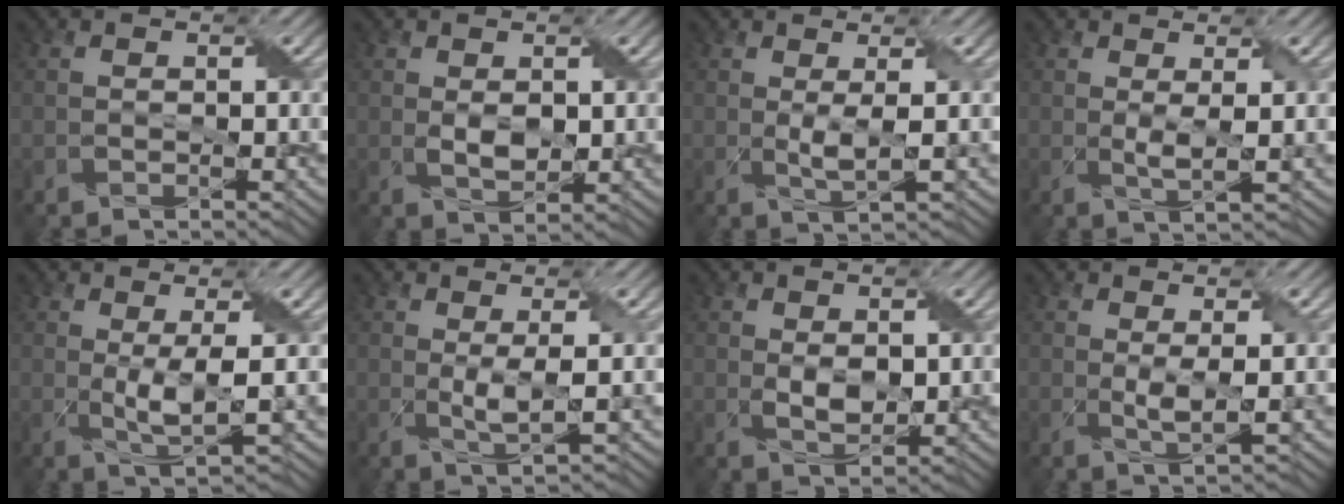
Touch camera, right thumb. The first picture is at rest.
{"total": 2.6, "force": [0.3, 1.6, 2.1], "torque": [-0.046, -0.007, 0.011]}
{"total": 2.4, "force": [0.4, 0.2, 2.3], "torque": [-0.051, 0.002, 0.010]}
{"total": 2.4, "force": [0.7, 0.2, 2.2], "torque": [-0.050, -0.003, 0.014]}
{"total": 4.2, "force": [0.2, 0.8, 4.2], "torque": [-0.090, 0.001, 0.006]}
{"total": 2.8, "force": [0.4, 0.3, 2.7], "torque": [-0.060, 0.002, 0.009]}
{"total": 2.9, "force": [0.4, 1.7, 2.4], "torque": [-0.054, -0.006, 0.014]}
{"total": 2.4, "force": [0.5, 0.2, 2.4], "torque": [-0.053, 0.000, 0.012]}